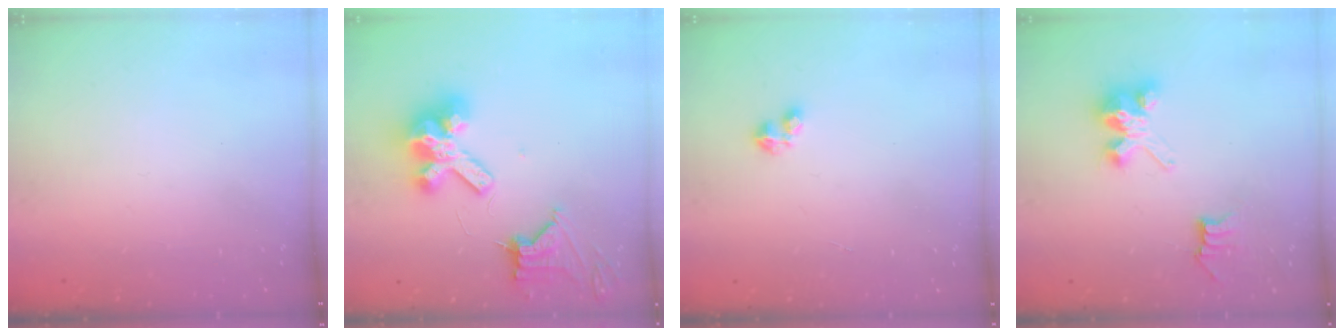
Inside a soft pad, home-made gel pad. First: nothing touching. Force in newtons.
{"total": 12.6, "press": 12.5, "slide": 1.4}
{"total": 1.9, "press": 1.9, "slide": 0.4}
{"total": 6.7, "press": 6.7, "slide": 0.1}